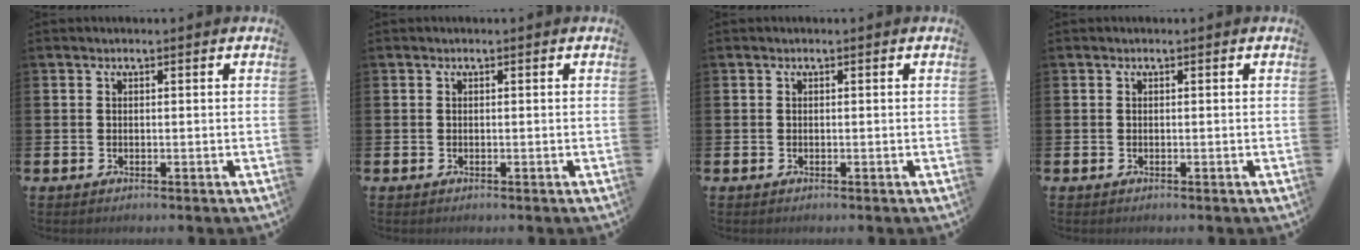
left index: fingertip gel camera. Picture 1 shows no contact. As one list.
[{"total": 0.0}, {"total": 0.0}, {"total": 0.0}]